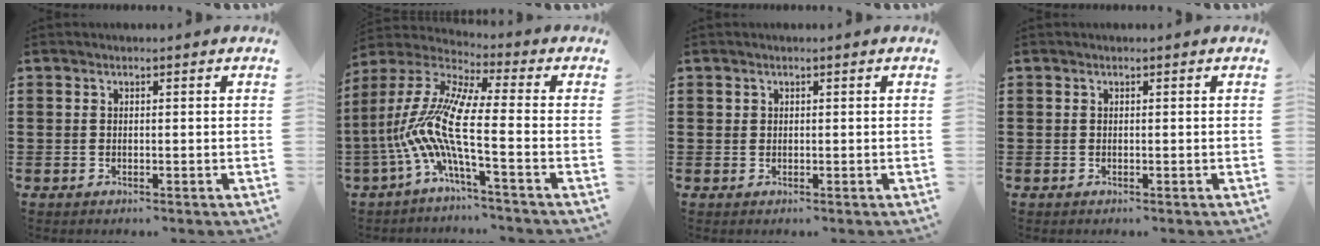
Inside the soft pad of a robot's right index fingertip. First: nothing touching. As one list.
[{"total": 12.2, "force": [-3.2, 2.5, 11.5], "torque": [-0.281, -0.029, -0.076]}, {"total": 0.8, "force": [0.4, 0.6, 0.1], "torque": [-0.003, 0.003, 0.008]}, {"total": 0.0}]